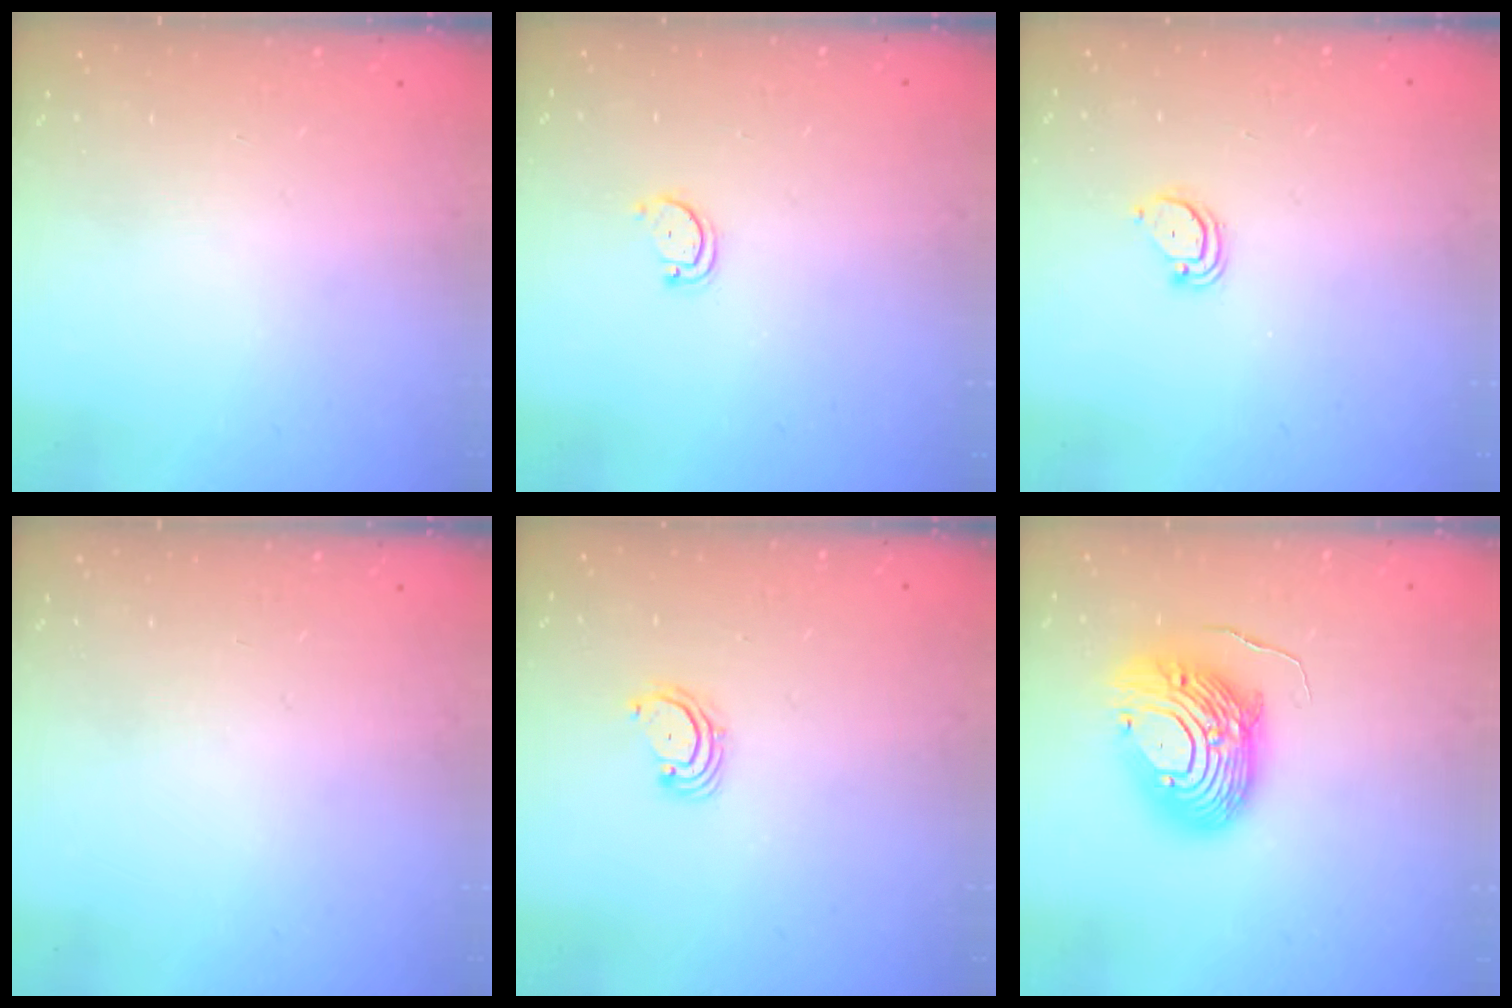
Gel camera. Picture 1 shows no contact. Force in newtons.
{"total": 2.8, "press": 2.8, "slide": 0.3}
{"total": 2.6, "press": 2.6, "slide": 0.2}
{"total": 0.0}
{"total": 2.6, "press": 2.6, "slide": 0.3}
{"total": 19.1, "press": 19.0, "slide": 1.8}